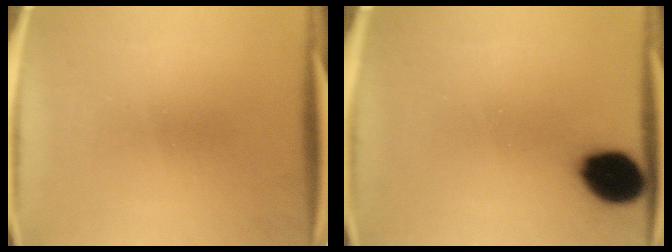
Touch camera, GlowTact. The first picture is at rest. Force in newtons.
{"total": 11.9}